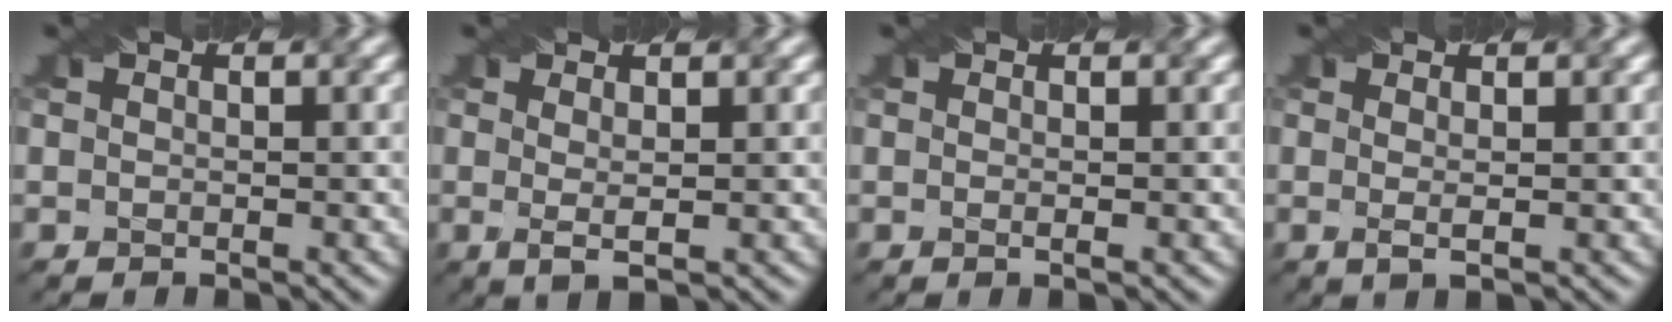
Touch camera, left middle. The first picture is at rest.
{"total": 2.0, "force": [0.2, 0.3, 2.0], "torque": [-0.034, -0.004, 0.003]}
{"total": 0.7, "force": [-0.1, -0.1, 0.7], "torque": [-0.008, -0.003, -0.003]}
{"total": 1.6, "force": [0.0, 0.1, 1.6], "torque": [-0.026, -0.001, -0.002]}